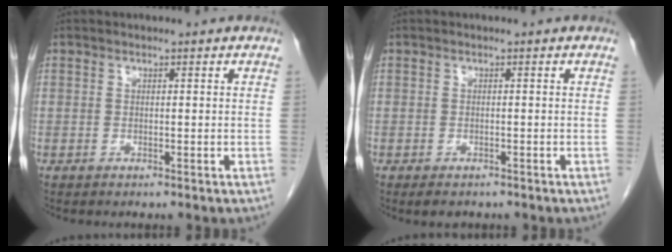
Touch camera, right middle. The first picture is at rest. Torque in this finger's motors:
{"motor_torque": [0.01, -0.01, 0.00, 0.00]}